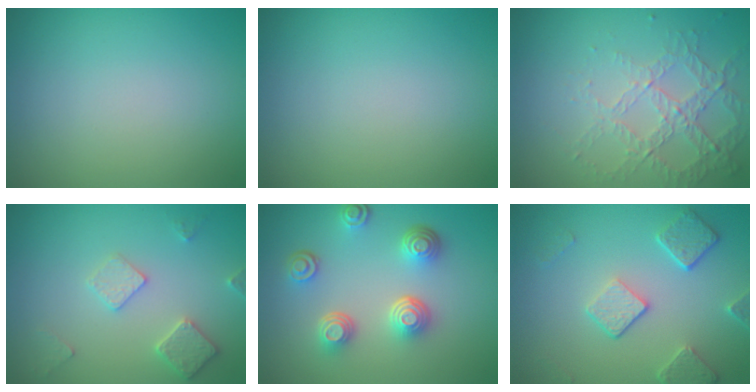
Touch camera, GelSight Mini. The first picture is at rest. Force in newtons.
{"total": 0.0}
{"total": 4.3, "press": 2.9, "slide": 3.1}
{"total": 2.9, "press": 2.9, "slide": 0.4}
{"total": 4.5, "press": 3.5, "slide": 2.8}
{"total": 3.9, "press": 3.1, "slide": 2.3}